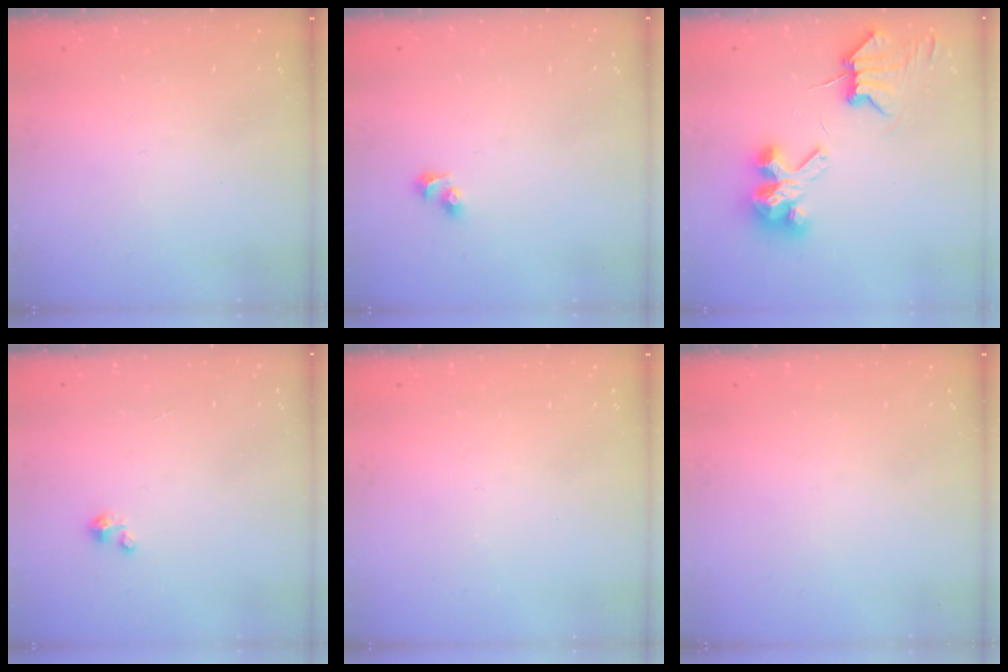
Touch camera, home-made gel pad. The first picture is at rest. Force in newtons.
{"total": 3.5, "press": 3.0, "slide": 1.8}
{"total": 6.3, "press": 6.3, "slide": 0.8}
{"total": 1.2, "press": 1.1, "slide": 0.1}
{"total": 0.0}
{"total": 0.0}